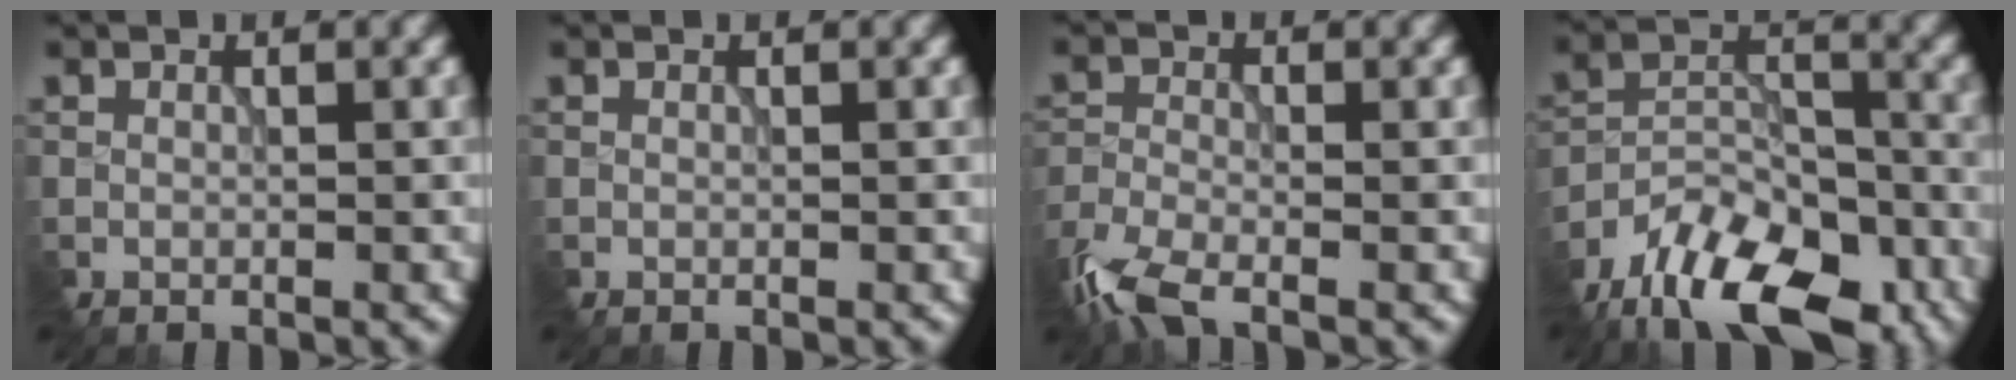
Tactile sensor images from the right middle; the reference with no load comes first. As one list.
[{"total": 0.0}, {"total": 5.7, "force": [-4.1, 2.0, 3.4], "torque": [-0.090, -0.013, -0.094]}, {"total": 12.2, "force": [-9.9, 4.6, 5.4], "torque": [-0.087, -0.008, -0.165]}]